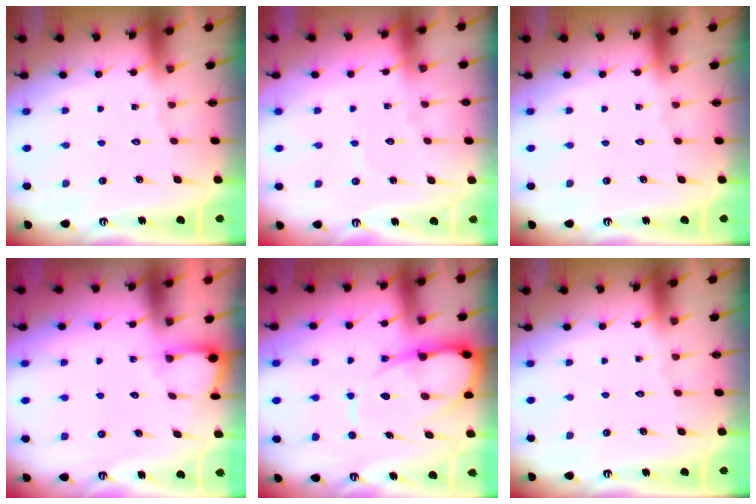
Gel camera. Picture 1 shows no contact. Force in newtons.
{"total": 3.2, "press": 3.2, "slide": 0.3}
{"total": 0.0}
{"total": 2.8, "press": 2.8, "slide": 0.1}
{"total": 12.3, "press": 12.2, "slide": 1.3}
{"total": 0.0}